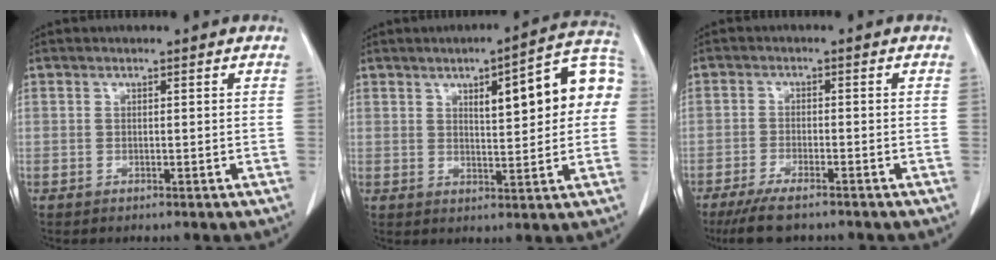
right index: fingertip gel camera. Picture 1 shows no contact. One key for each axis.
{"total": 13.1, "fx": 2.9, "fy": 3.2, "fz": 12.4, "tx": -0.162, "ty": 0.036, "tz": 0.037}
{"total": 6.5, "fx": -5.2, "fy": 1.1, "fz": 3.7, "tx": -0.068, "ty": -0.016, "tz": -0.089}